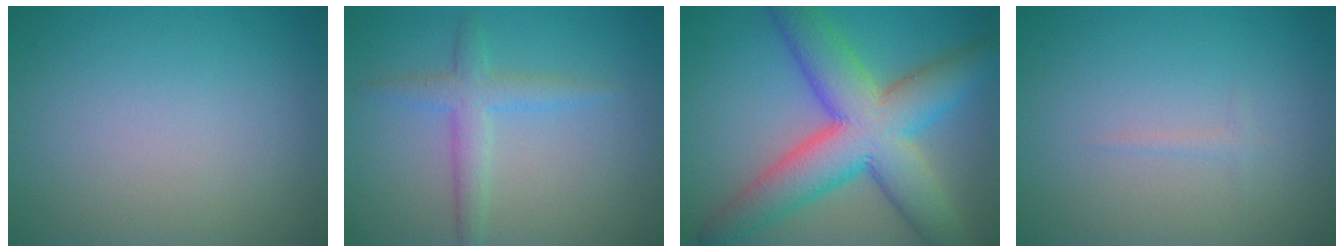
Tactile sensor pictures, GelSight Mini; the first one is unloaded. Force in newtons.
{"total": 2.7, "press": 2.7, "slide": 0.1}
{"total": 11.2, "press": 11.2, "slide": 0.2}
{"total": 0.6, "press": 0.6, "slide": 0.0}